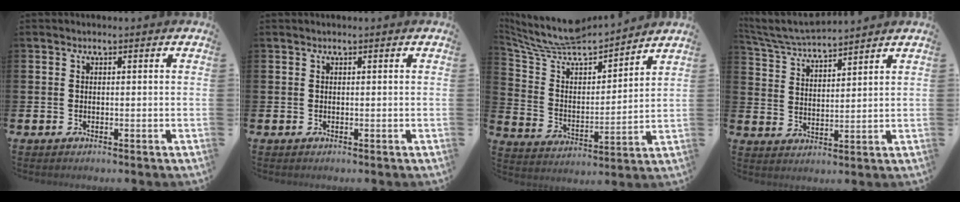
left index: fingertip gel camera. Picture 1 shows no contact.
{"total": 0.0}
{"total": 8.9, "force": [8.2, 2.6, 2.6], "torque": [-0.099, -0.060, 0.142]}
{"total": 5.1, "force": [5.1, 0.1, 0.7], "torque": [-0.040, -0.030, 0.090]}